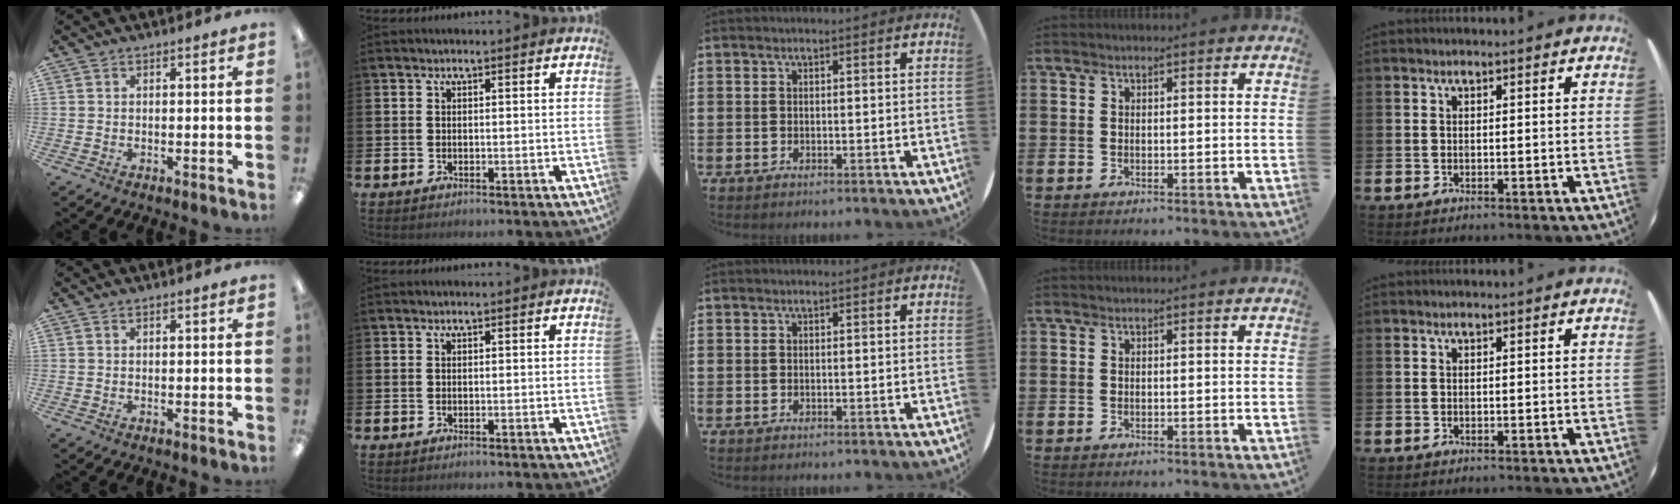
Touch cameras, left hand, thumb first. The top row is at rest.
{}